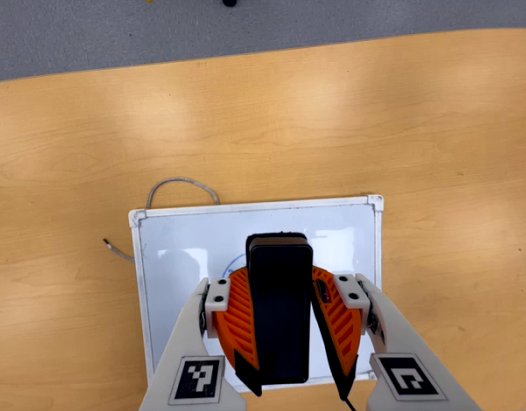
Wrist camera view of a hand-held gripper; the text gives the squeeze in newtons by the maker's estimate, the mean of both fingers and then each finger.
{"total": 8.1, "left": 7.7, "right": 8.4}